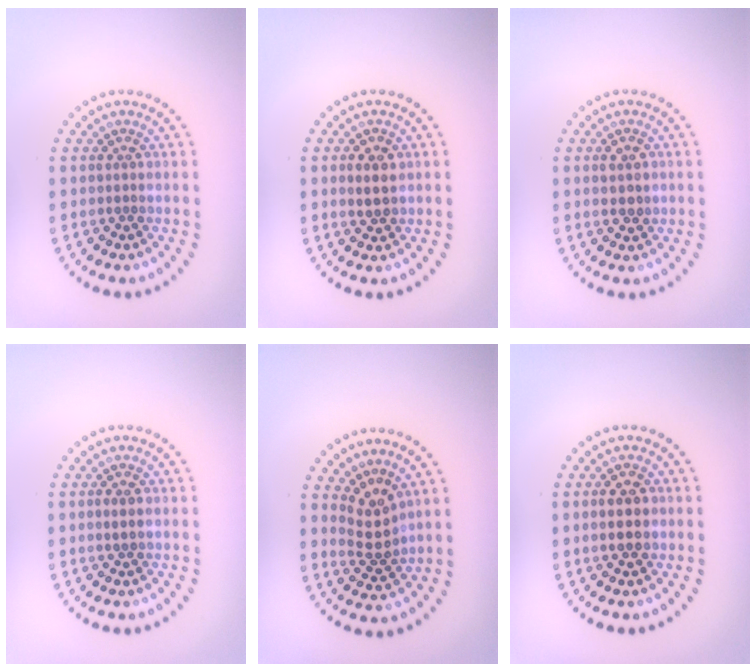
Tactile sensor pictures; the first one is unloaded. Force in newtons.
{"total": 2.4, "press": 2.4, "slide": 0.5}
{"total": 1.8, "press": 1.8, "slide": 0.0}
{"total": 0.7, "press": 0.7, "slide": 0.3}
{"total": 2.7, "press": 2.2, "slide": 1.6}
{"total": 2.5, "press": 2.5, "slide": 0.1}